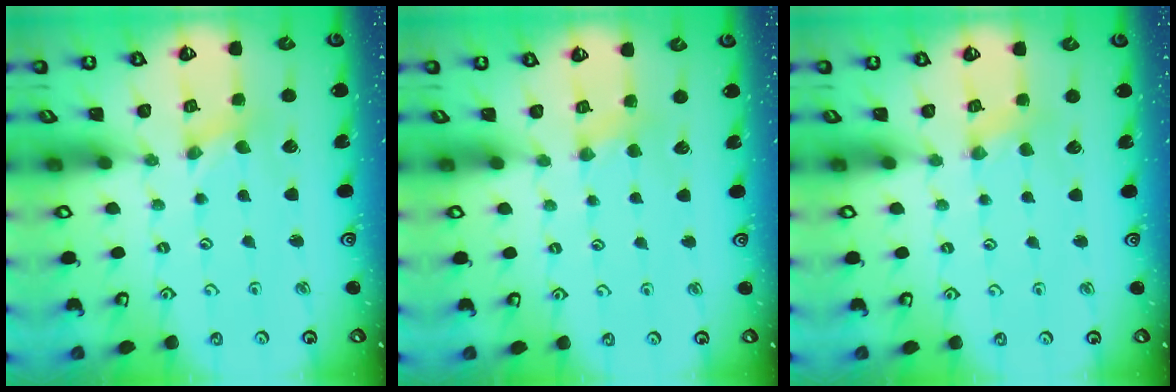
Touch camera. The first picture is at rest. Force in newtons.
{"total": 2.9, "press": 2.9, "slide": 0.4}
{"total": 2.5, "press": 2.5, "slide": 0.4}